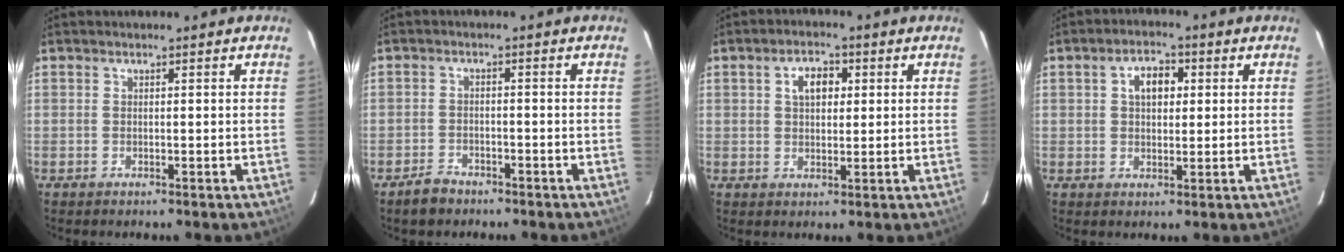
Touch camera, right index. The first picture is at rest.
{"total": 3.8, "force": [-3.0, 2.0, 1.0], "torque": [-0.030, 0.007, -0.049]}
{"total": 4.9, "force": [1.5, 3.1, 3.5], "torque": [-0.058, 0.016, 0.026]}
{"total": 5.2, "force": [1.4, 3.3, 3.8], "torque": [-0.062, 0.018, 0.024]}